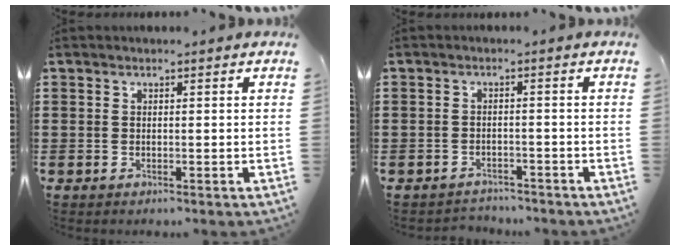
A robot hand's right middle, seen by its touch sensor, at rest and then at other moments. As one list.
[{"total": 2.1, "force": [-2.0, 0.4, -0.1], "torque": [-0.007, -0.002, -0.046]}]